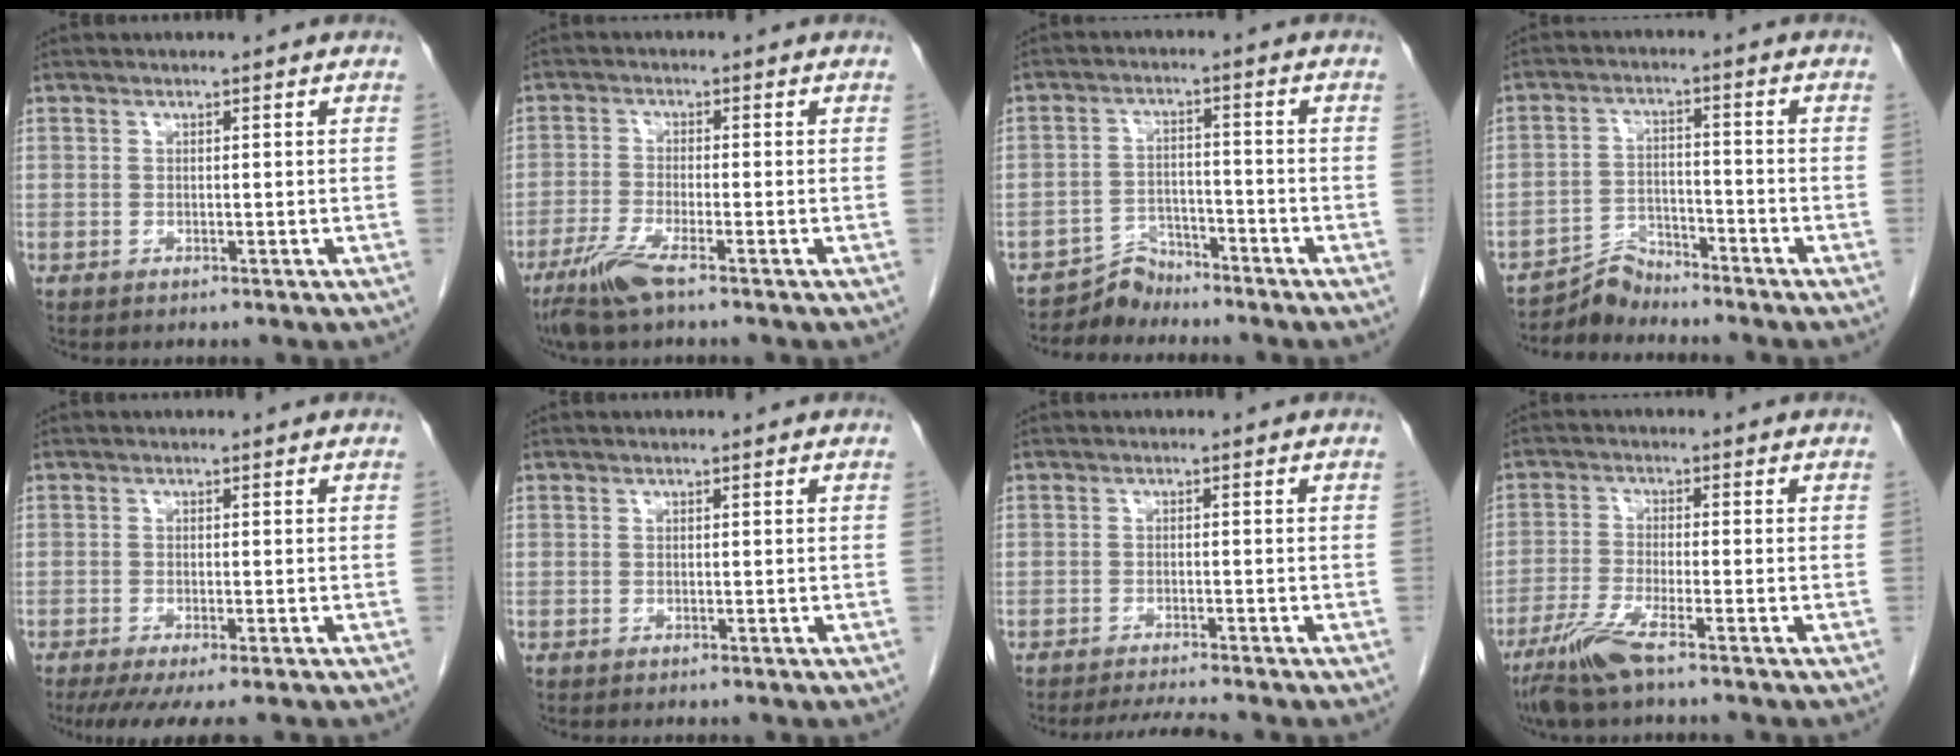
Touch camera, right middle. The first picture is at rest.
{"total": 5.8, "force": [-4.1, 0.2, 4.1], "torque": [-0.093, -0.016, -0.082]}
{"total": 4.1, "force": [-3.8, 1.2, -0.9], "torque": [0.018, 0.004, -0.068]}
{"total": 4.4, "force": [-4.3, 0.6, -0.9], "torque": [0.018, 0.001, -0.078]}
{"total": 6.4, "force": [-4.8, 0.6, 4.2], "torque": [-0.060, -0.018, -0.076]}
{"total": 0.0}
{"total": 3.8, "force": [-3.5, -0.9, 1.2], "torque": [-0.024, -0.017, -0.057]}
{"total": 6.1, "force": [-4.4, 0.2, 4.3], "torque": [-0.096, -0.018, -0.088]}